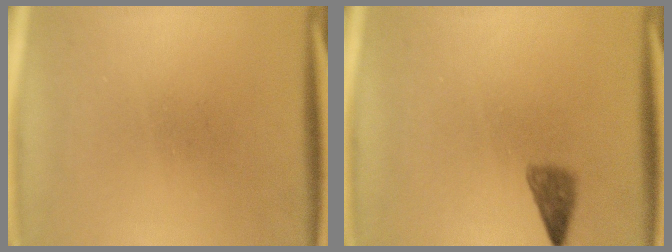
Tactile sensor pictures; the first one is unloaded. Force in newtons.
{"total": 2.1}